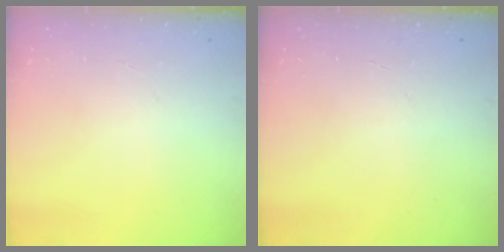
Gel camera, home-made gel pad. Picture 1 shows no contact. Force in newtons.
{"total": 0.0}